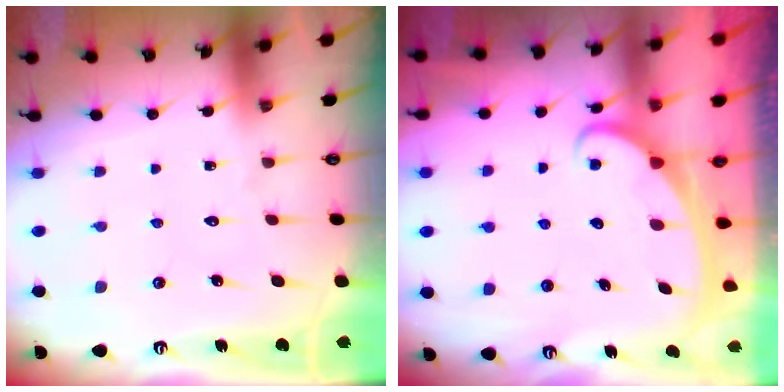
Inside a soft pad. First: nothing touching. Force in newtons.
{"total": 2.4, "press": 2.4, "slide": 0.3}